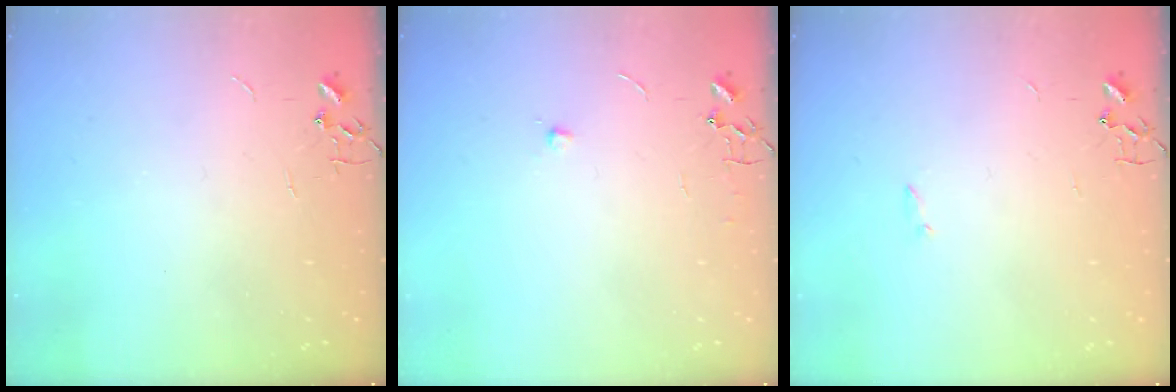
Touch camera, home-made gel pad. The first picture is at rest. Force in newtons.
{"total": 5.1, "press": 5.1, "slide": 0.6}
{"total": 1.3, "press": 1.3, "slide": 0.3}